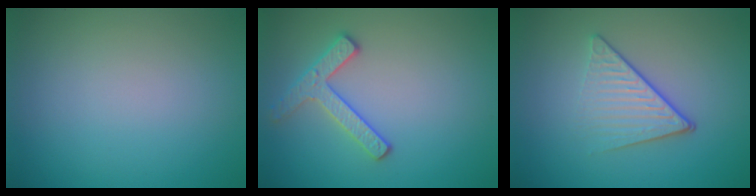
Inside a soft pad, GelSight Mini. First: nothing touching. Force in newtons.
{"total": 2.5, "press": 2.4, "slide": 0.5}
{"total": 4.2, "press": 2.7, "slide": 3.2}